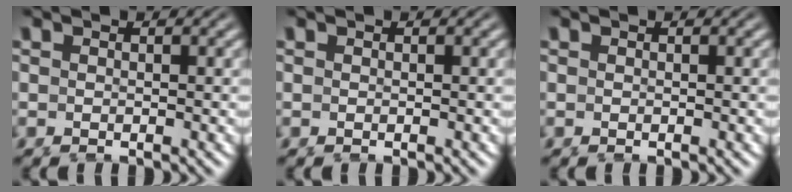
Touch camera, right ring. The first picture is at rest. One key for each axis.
{"total": 0.0}
{"total": 0.0}